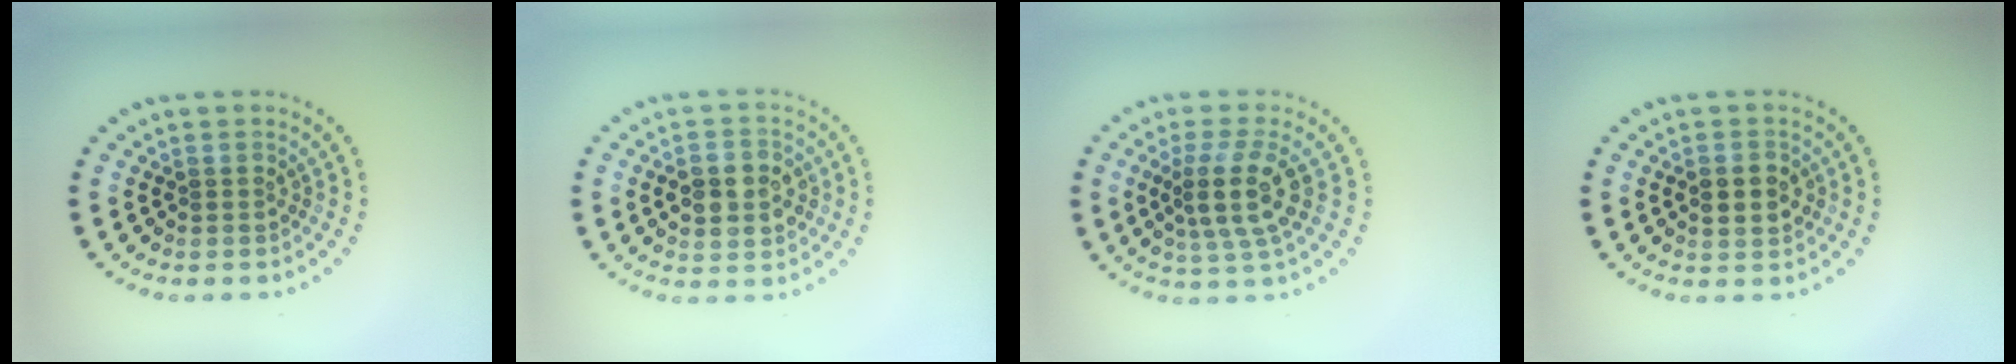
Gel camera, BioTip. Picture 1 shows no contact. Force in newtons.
{"total": 4.2, "press": 4.2, "slide": 0.4}
{"total": 4.0, "press": 3.3, "slide": 2.2}
{"total": 2.5, "press": 2.5, "slide": 0.1}